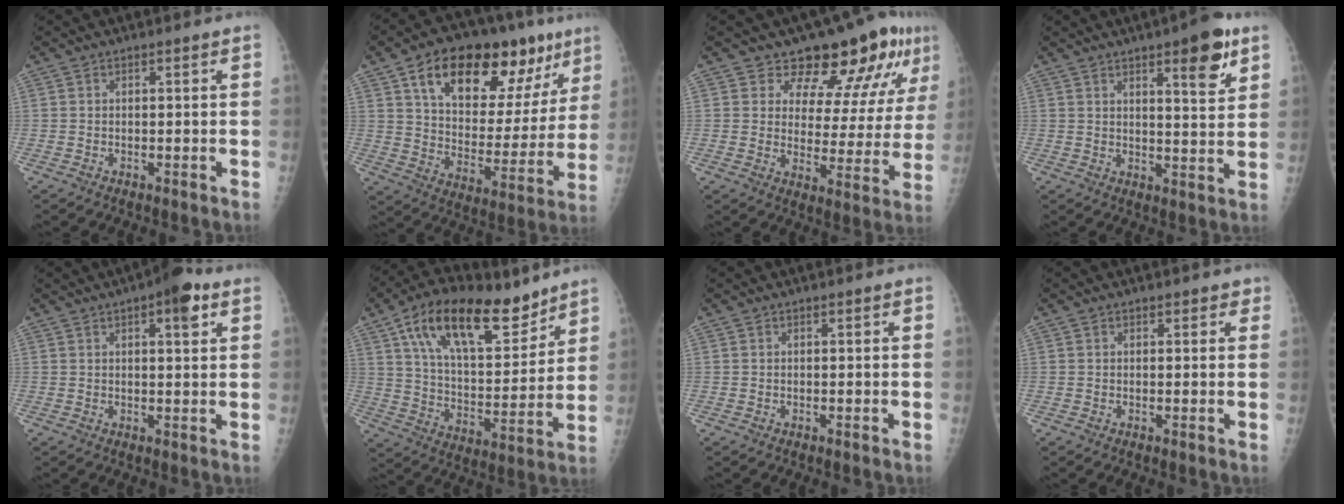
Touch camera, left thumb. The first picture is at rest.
{"total": 25.9, "force": [13.8, 12.8, 17.8], "torque": [-0.224, -0.018, 0.216]}
{"total": 14.2, "force": [10.2, 6.2, 7.7], "torque": [-0.059, -0.067, 0.129]}
{"total": 9.3, "force": [5.2, 2.4, 7.3], "torque": [-0.084, -0.028, 0.069]}
{"total": 6.1, "force": [3.0, 2.0, 5.0], "torque": [-0.056, -0.006, 0.035]}
{"total": 21.7, "force": [13.2, 9.8, 14.1], "torque": [-0.204, -0.046, 0.231]}
{"total": 0.0}
{"total": 1.2, "force": [0.7, 0.8, 0.3], "torque": [0.016, -0.002, 0.003]}